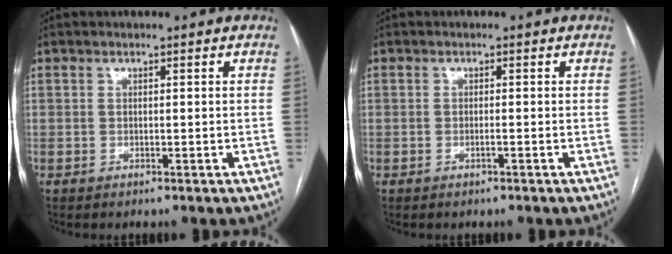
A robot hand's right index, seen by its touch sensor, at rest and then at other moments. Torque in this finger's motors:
{"motor_torque": [-0.26, 0.32, -0.03, 0.00]}